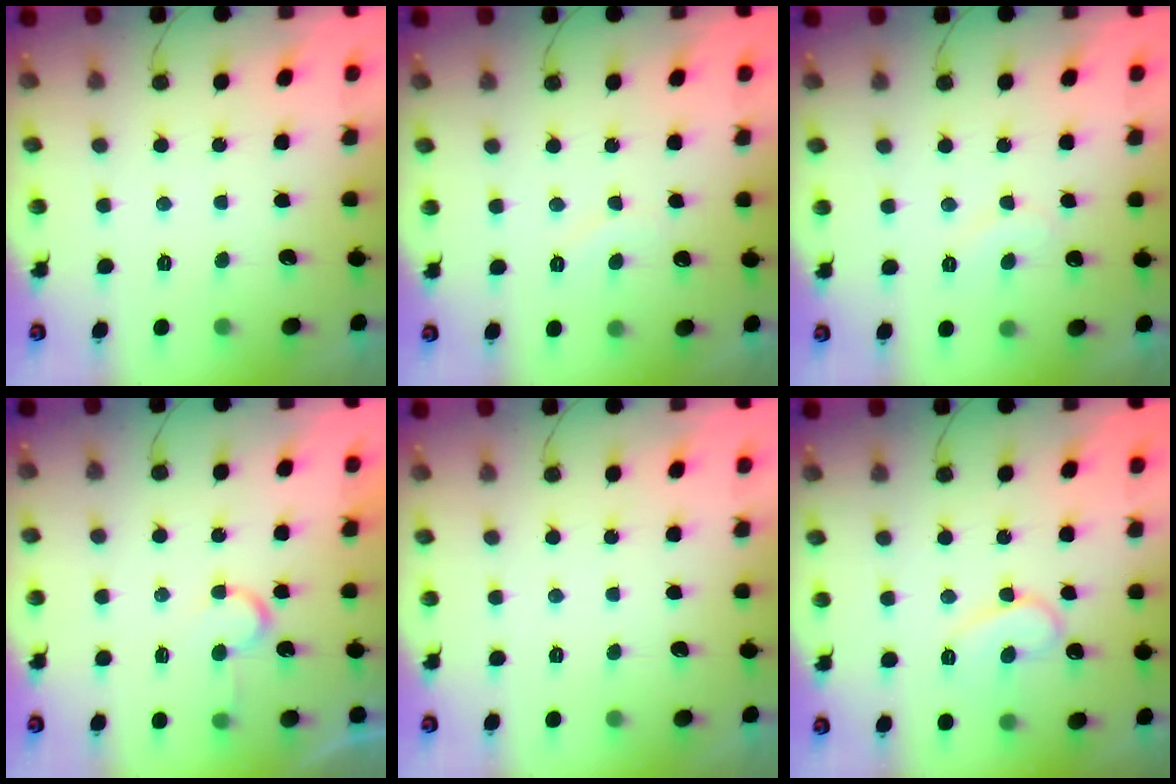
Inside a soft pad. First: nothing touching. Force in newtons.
{"total": 5.6, "press": 5.6, "slide": 0.3}
{"total": 6.2, "press": 6.1, "slide": 0.6}
{"total": 5.0, "press": 5.0, "slide": 0.5}
{"total": 0.0}
{"total": 10.0, "press": 9.9, "slide": 1.0}